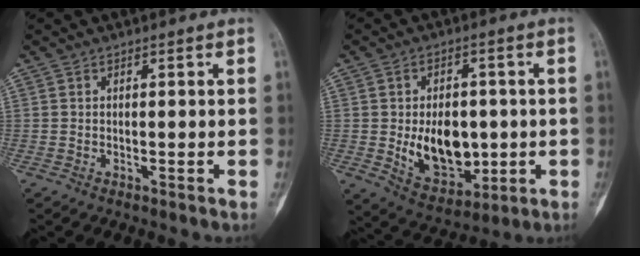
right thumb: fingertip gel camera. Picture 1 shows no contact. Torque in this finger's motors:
{"motor_torque": [1.57, 1.37, 0.64, -0.63, 0.08]}